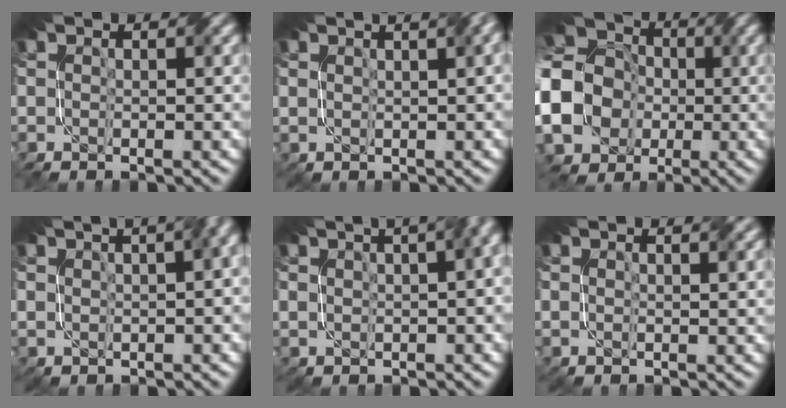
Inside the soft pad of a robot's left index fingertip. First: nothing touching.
{"total": 4.1, "force": [2.4, 1.6, 2.9], "torque": [-0.022, 0.020, 0.025]}
{"total": 19.7, "force": [-2.7, 18.0, 7.6], "torque": [-0.198, -0.005, -0.096]}
{"total": 14.3, "force": [4.7, 7.4, 11.3], "torque": [-0.110, 0.049, 0.041]}
{"total": 17.5, "force": [5.9, 9.1, 13.7], "torque": [-0.127, 0.061, 0.047]}
{"total": 1.6, "force": [1.5, 0.4, 0.3], "torque": [-0.002, -0.003, 0.022]}